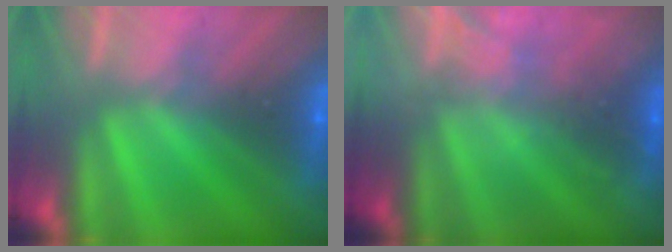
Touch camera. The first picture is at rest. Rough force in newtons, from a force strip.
{"total": 2.3}